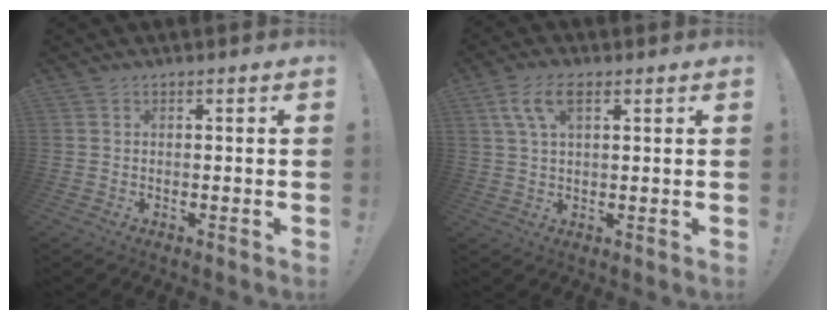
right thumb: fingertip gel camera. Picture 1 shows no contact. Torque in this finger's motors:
{"motor_torque": [0.02, 0.01, 0.17, -0.03, 0.00]}